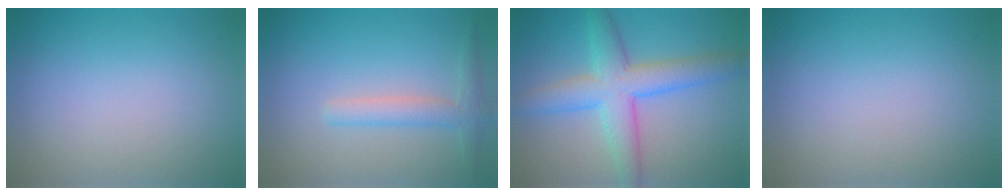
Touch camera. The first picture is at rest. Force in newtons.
{"total": 2.4, "press": 2.4, "slide": 0.1}
{"total": 6.3, "press": 6.3, "slide": 0.1}
{"total": 0.0}